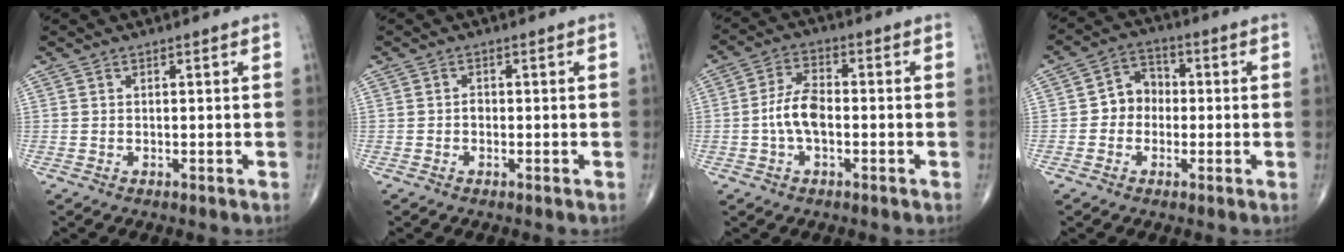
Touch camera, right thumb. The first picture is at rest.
{"total": 0.9, "force": [-0.2, 0.7, 0.6], "torque": [-0.005, 0.003, -0.008]}
{"total": 6.9, "force": [-1.1, 3.5, 5.8], "torque": [-0.116, 0.020, -0.027]}
{"total": 6.2, "force": [-0.6, 5.3, 3.2], "torque": [-0.025, 0.025, -0.025]}